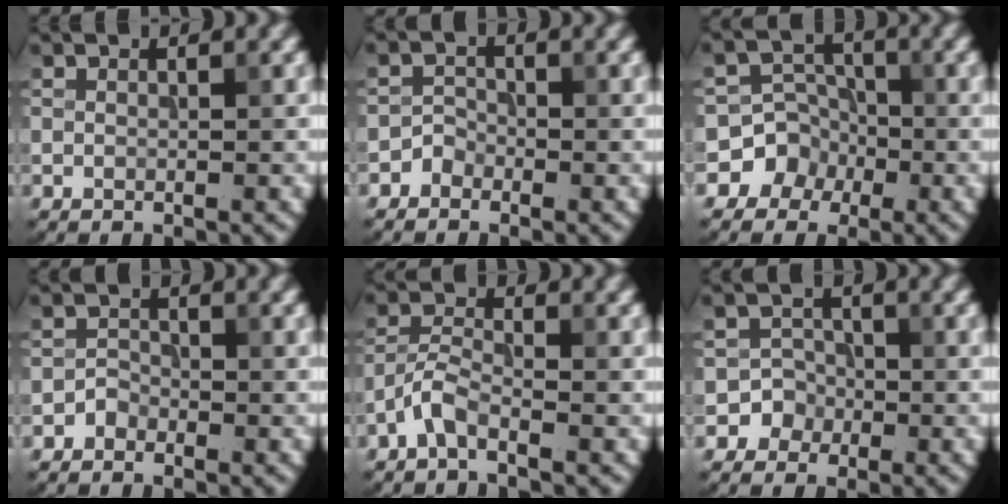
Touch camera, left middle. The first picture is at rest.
{"total": 1.4, "force": [-1.0, 0.9, 0.0], "torque": [0.005, 0.010, -0.020]}
{"total": 4.8, "force": [-2.2, 4.3, 0.2], "torque": [0.034, 0.008, -0.061]}
{"total": 1.2, "force": [-0.9, 0.8, 0.1], "torque": [0.002, 0.007, -0.018]}
{"total": 2.3, "force": [-1.7, 0.6, 1.5], "torque": [-0.034, 0.007, -0.043]}
{"total": 2.9, "force": [-1.3, 2.5, -0.1], "torque": [0.038, 0.009, -0.031]}